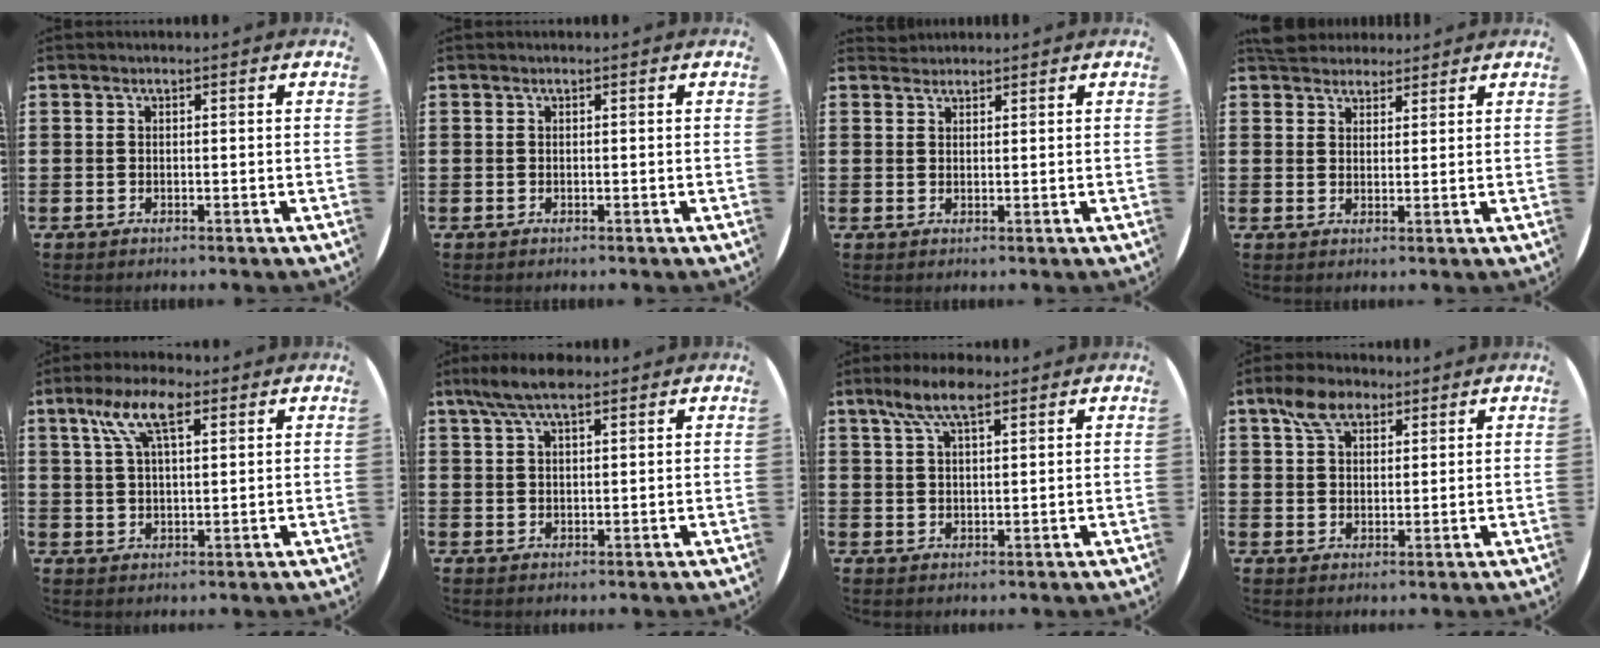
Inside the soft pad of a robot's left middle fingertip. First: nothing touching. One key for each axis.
{"total": 0.0}
{"total": 1.3, "fx": 1.2, "fy": 0.2, "fz": -0.1, "tx": 0.000, "ty": 0.001, "tz": 0.025}
{"total": 3.3, "fx": 3.1, "fy": 1.1, "fz": 0.0, "tx": -0.001, "ty": -0.003, "tz": 0.059}
{"total": 7.3, "fx": 3.9, "fy": 2.8, "fz": 5.5, "tx": -0.113, "ty": 0.009, "tz": 0.067}
{"total": 5.2, "fx": 3.7, "fy": 1.6, "fz": 3.4, "tx": -0.074, "ty": 0.004, "tz": 0.067}
{"total": 6.3, "fx": 4.1, "fy": 2.1, "fz": 4.3, "tx": -0.086, "ty": 0.003, "tz": 0.071}
{"total": 5.5, "fx": 3.8, "fy": 3.1, "fz": 2.6, "tx": -0.056, "ty": 0.007, "tz": 0.070}